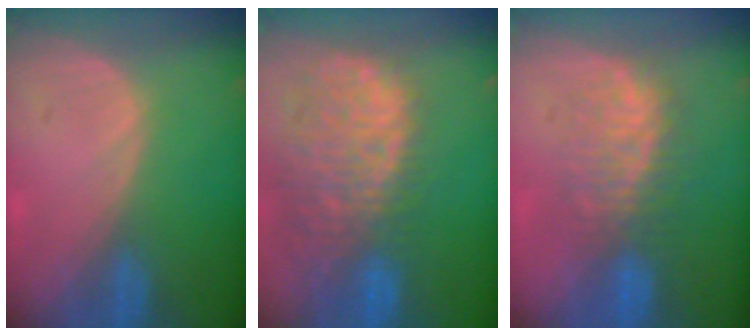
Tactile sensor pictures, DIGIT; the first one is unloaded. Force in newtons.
{"total": 13.8, "press": 11.3, "slide": 7.9}
{"total": 7.4, "press": 7.2, "slide": 1.6}